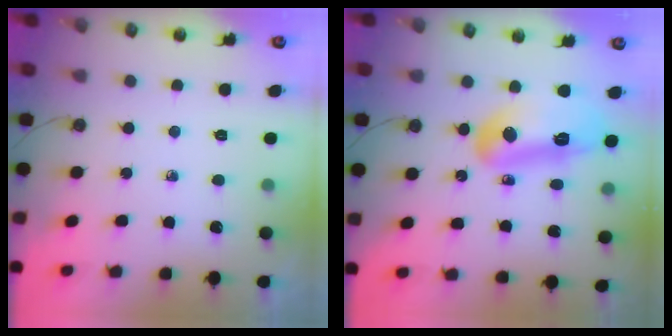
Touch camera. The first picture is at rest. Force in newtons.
{"total": 13.8, "press": 13.7, "slide": 1.8}